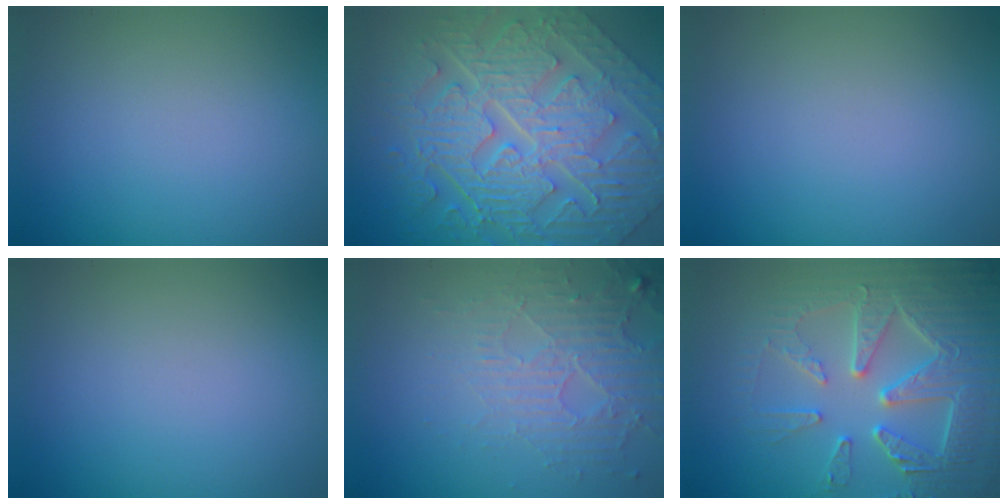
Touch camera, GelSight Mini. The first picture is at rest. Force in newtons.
{"total": 11.1, "press": 7.8, "slide": 7.9}
{"total": 0.0}
{"total": 0.0}
{"total": 5.2, "press": 3.3, "slide": 4.1}
{"total": 7.5, "press": 6.1, "slide": 4.3}